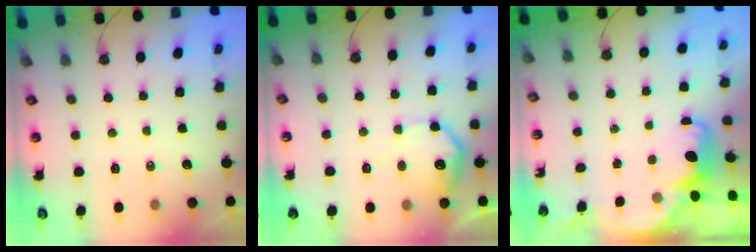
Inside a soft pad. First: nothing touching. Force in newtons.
{"total": 11.8, "press": 11.8, "slide": 0.5}
{"total": 2.2, "press": 2.1, "slide": 0.7}